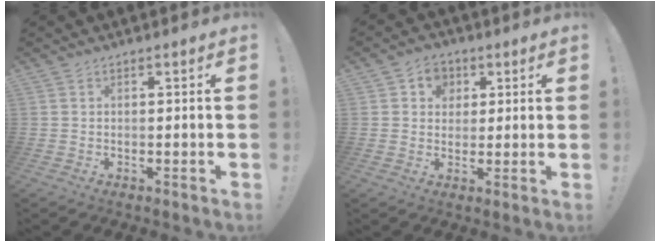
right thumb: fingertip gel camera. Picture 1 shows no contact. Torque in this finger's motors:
{"motor_torque": [0.80, 0.78, 0.02, -0.01, 0.00]}